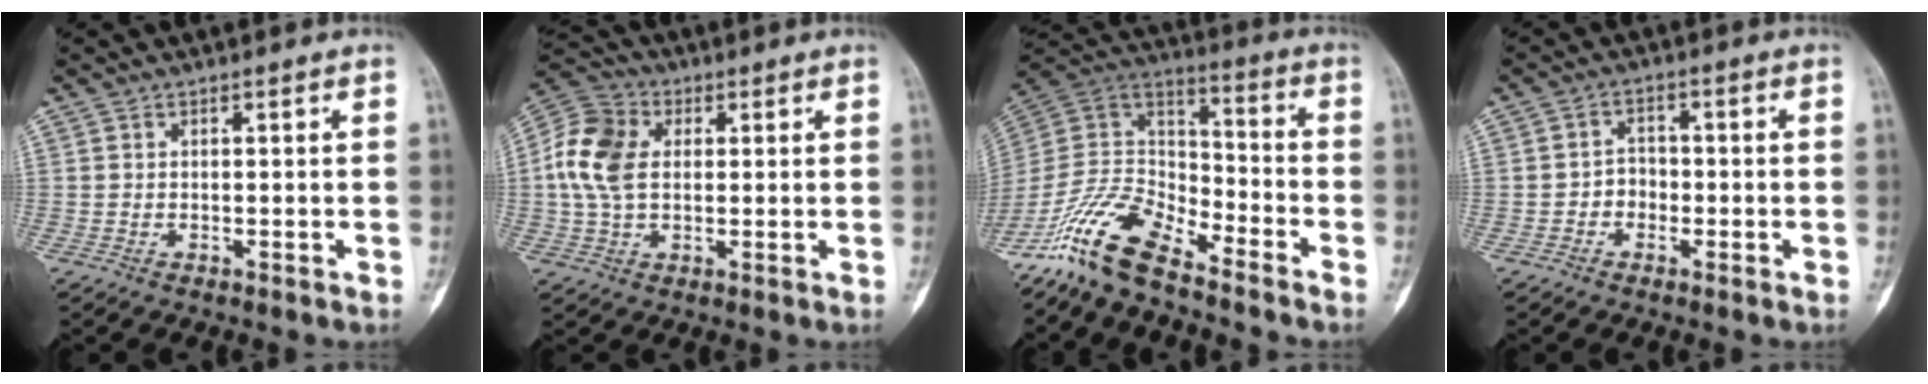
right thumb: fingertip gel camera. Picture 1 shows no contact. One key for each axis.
{"total": 11.5, "fx": 1.3, "fy": 8.0, "fz": 8.1, "tx": -0.164, "ty": 0.021, "tz": 0.018}
{"total": 15.7, "fx": -12.3, "fy": 5.4, "fz": 8.1, "tx": -0.149, "ty": 0.079, "tz": -0.242}
{"total": 3.4, "fx": -1.2, "fy": 2.9, "fz": 1.3, "tx": 0.000, "ty": 0.015, "tz": -0.029}